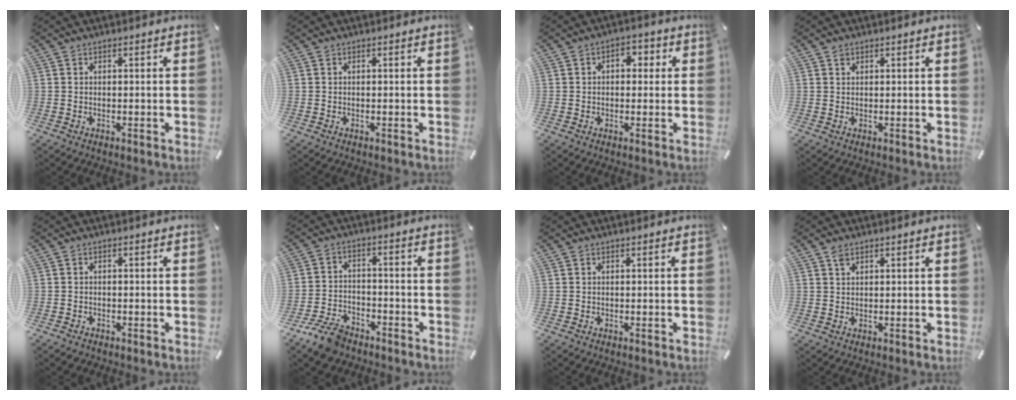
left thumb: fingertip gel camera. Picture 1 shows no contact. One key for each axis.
{"total": 0.0}
{"total": 3.8, "fx": 0.1, "fy": 2.7, "fz": 2.7, "tx": -0.030, "ty": 0.004, "tz": -0.008}
{"total": 0.8, "fx": 0.6, "fy": 0.6, "fz": 0.3, "tx": -0.006, "ty": 0.000, "tz": 0.011}
{"total": 0.9, "fx": -0.7, "fy": 0.4, "fz": 0.2, "tx": -0.004, "ty": 0.002, "tz": -0.017}
{"total": 8.3, "fx": -6.3, "fy": 4.0, "fz": 3.7, "tx": -0.071, "ty": 0.032, "tz": -0.116}
{"total": 0.0}
{"total": 1.5, "fx": 1.1, "fy": 0.7, "fz": 0.8, "tx": -0.018, "ty": -0.001, "tz": 0.020}